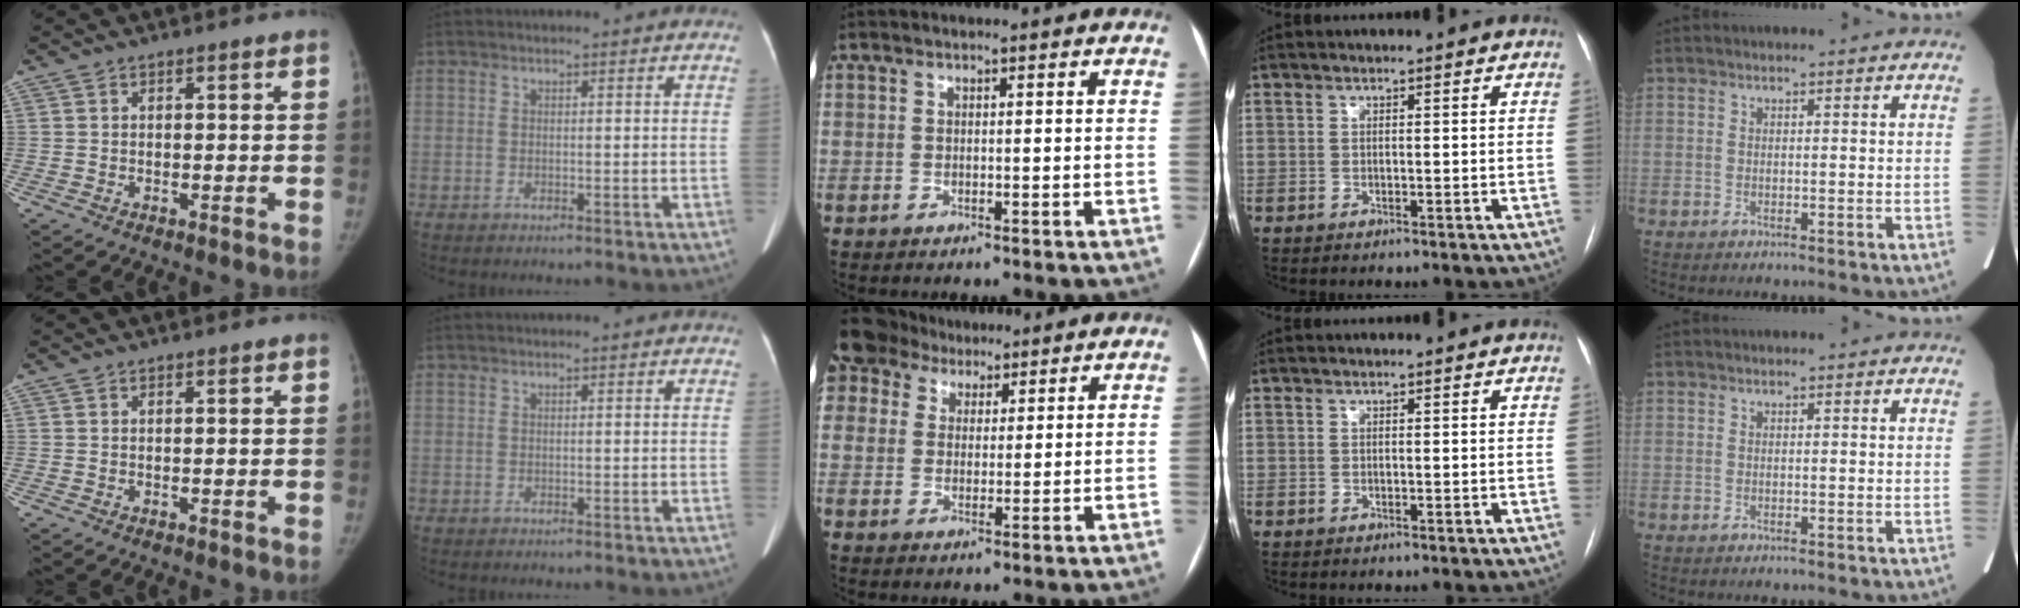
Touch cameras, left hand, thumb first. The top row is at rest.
{"middle": {"total": 10.1, "force": [6.9, 7.1, 2.0], "torque": [-0.057, 0.042, 0.129]}}